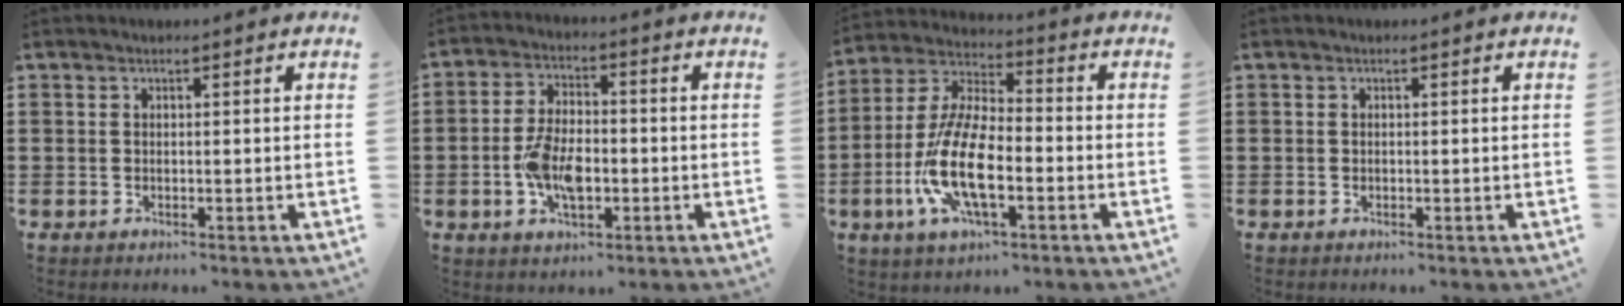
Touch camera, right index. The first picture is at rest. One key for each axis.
{"total": 7.6, "fx": -1.9, "fy": 3.9, "fz": 6.3, "tx": -0.141, "ty": 0.001, "tz": -0.039}
{"total": 12.7, "fx": -3.9, "fy": 5.0, "fz": 11.0, "tx": -0.260, "ty": -0.012, "tz": -0.080}
{"total": 0.0}